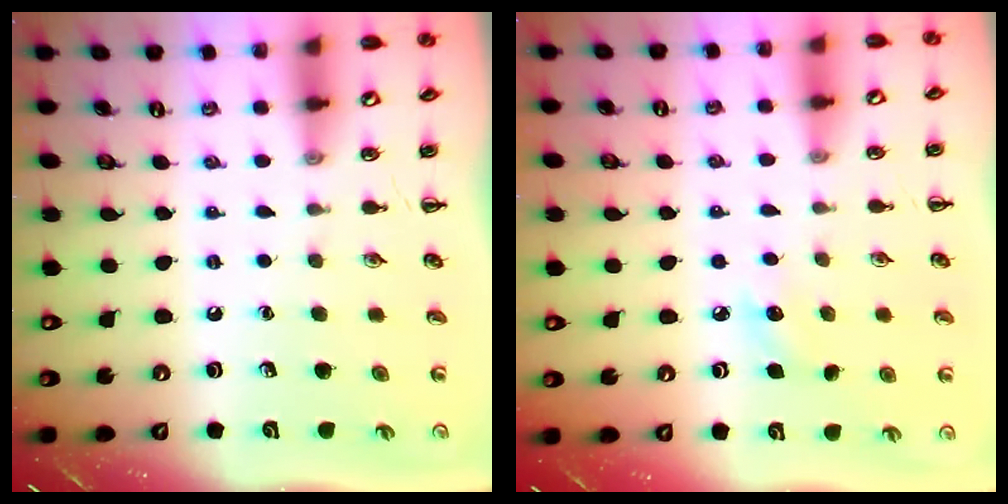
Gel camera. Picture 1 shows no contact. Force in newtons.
{"total": 6.6, "press": 6.3, "slide": 1.7}